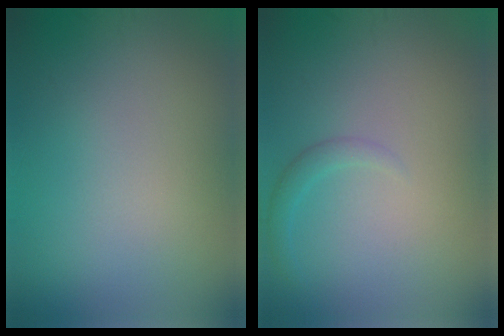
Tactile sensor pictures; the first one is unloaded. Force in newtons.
{"total": 1.4, "press": 1.4, "slide": 0.1}